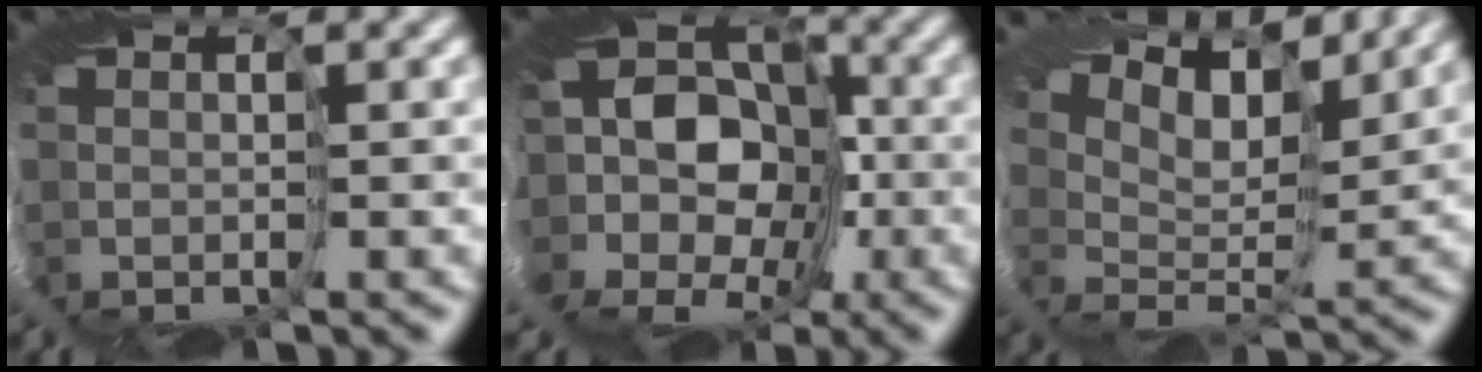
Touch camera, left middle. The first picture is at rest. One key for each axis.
{"total": 10.4, "fx": -1.0, "fy": 8.1, "fz": 6.4, "tx": -0.101, "ty": 0.015, "tz": -0.067}
{"total": 7.9, "fx": 7.4, "fy": 0.2, "fz": 2.7, "tx": -0.056, "ty": 0.018, "tz": 0.073}